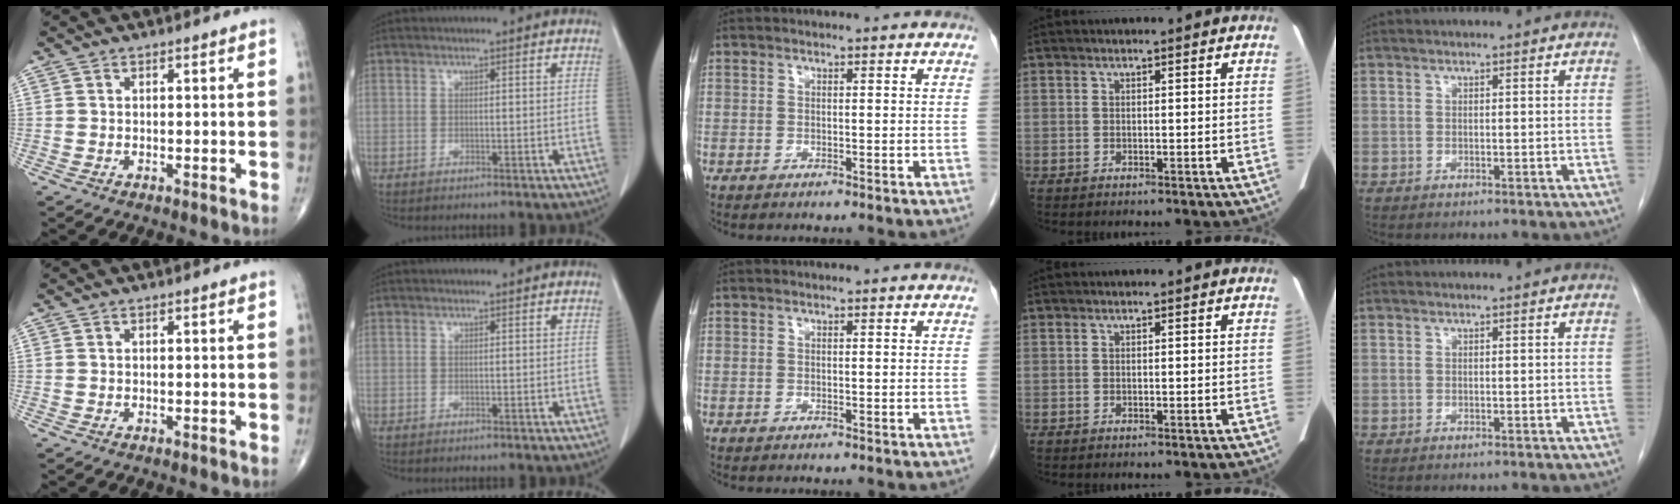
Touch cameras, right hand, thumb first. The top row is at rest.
{}